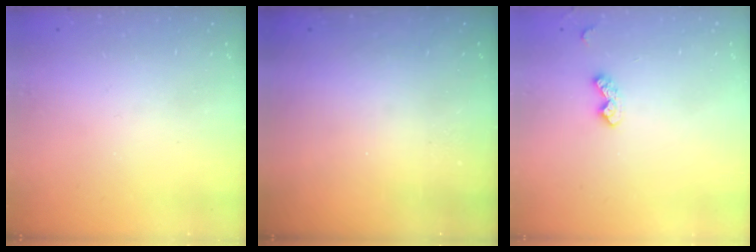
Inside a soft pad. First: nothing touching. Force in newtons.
{"total": 0.0}
{"total": 7.7, "press": 7.6, "slide": 0.8}